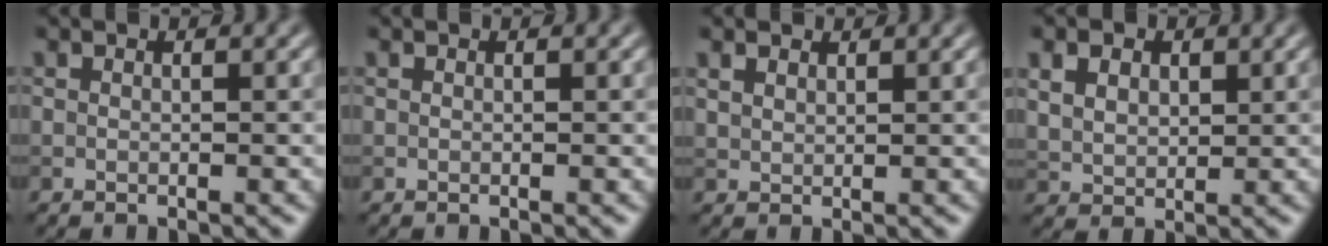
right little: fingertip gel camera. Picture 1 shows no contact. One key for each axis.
{"total": 0.0}
{"total": 1.5, "fx": 1.2, "fy": 0.8, "fz": 0.5, "tx": -0.015, "ty": 0.003, "tz": 0.026}
{"total": 3.3, "fx": 1.5, "fy": 2.3, "fz": 1.9, "tx": -0.040, "ty": 0.004, "tz": 0.022}